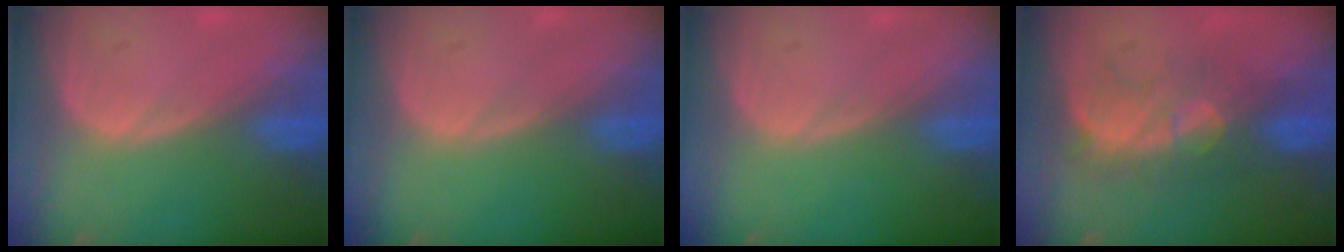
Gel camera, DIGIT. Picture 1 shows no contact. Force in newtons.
{"total": 0.0}
{"total": 0.0}
{"total": 7.7, "press": 7.4, "slide": 2.1}